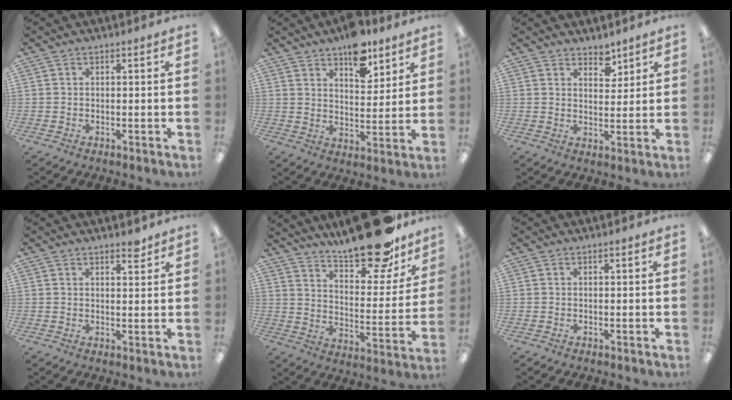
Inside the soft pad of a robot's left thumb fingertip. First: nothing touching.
{"total": 14.1, "force": [10.7, 5.5, 7.5], "torque": [-0.111, -0.066, 0.184]}
{"total": 4.3, "force": [3.8, 1.9, 0.8], "torque": [-0.001, -0.027, 0.067]}
{"total": 2.8, "force": [2.4, 0.8, 1.0], "torque": [0.001, -0.018, 0.038]}
{"total": 20.2, "force": [16.4, 6.7, 9.7], "torque": [-0.143, -0.115, 0.277]}
{"total": 0.0}